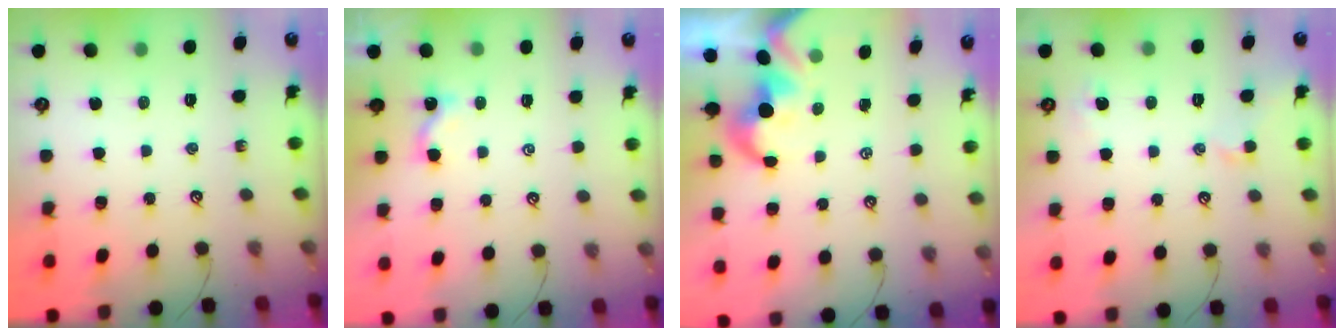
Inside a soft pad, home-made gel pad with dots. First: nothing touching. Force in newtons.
{"total": 0.8, "press": 0.7, "slide": 0.2}
{"total": 1.7, "press": 1.4, "slide": 1.0}
{"total": 2.4, "press": 2.2, "slide": 0.7}